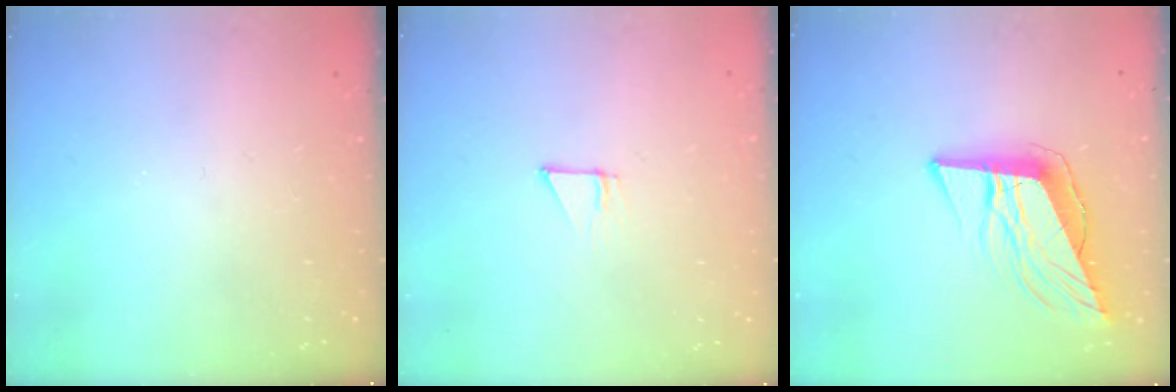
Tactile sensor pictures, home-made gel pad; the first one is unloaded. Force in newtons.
{"total": 4.9, "press": 4.9, "slide": 0.3}
{"total": 12.4, "press": 11.9, "slide": 3.6}